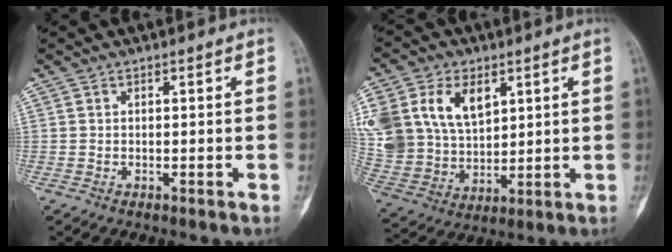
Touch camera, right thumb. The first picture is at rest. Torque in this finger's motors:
{"motor_torque": [1.00, 2.74, 0.80, -0.14, 0.08]}